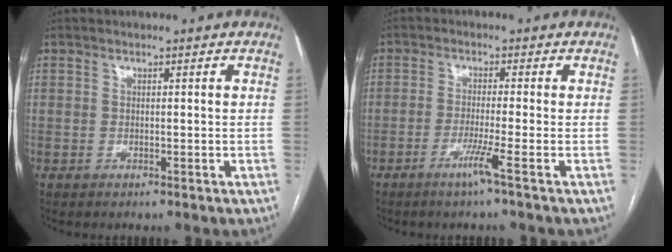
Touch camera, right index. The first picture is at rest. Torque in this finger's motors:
{"motor_torque": [-0.07, -0.05, -0.05, 0.02]}